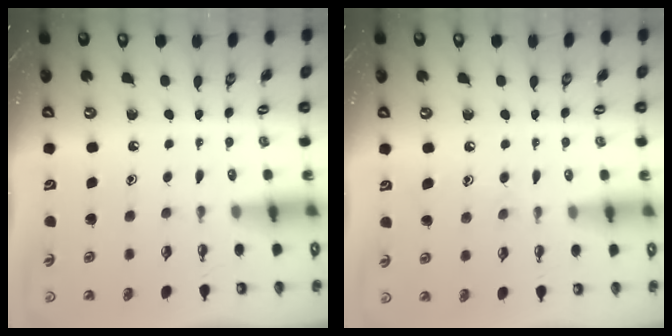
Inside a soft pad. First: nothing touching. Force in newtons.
{"total": 6.5, "press": 6.5, "slide": 0.6}